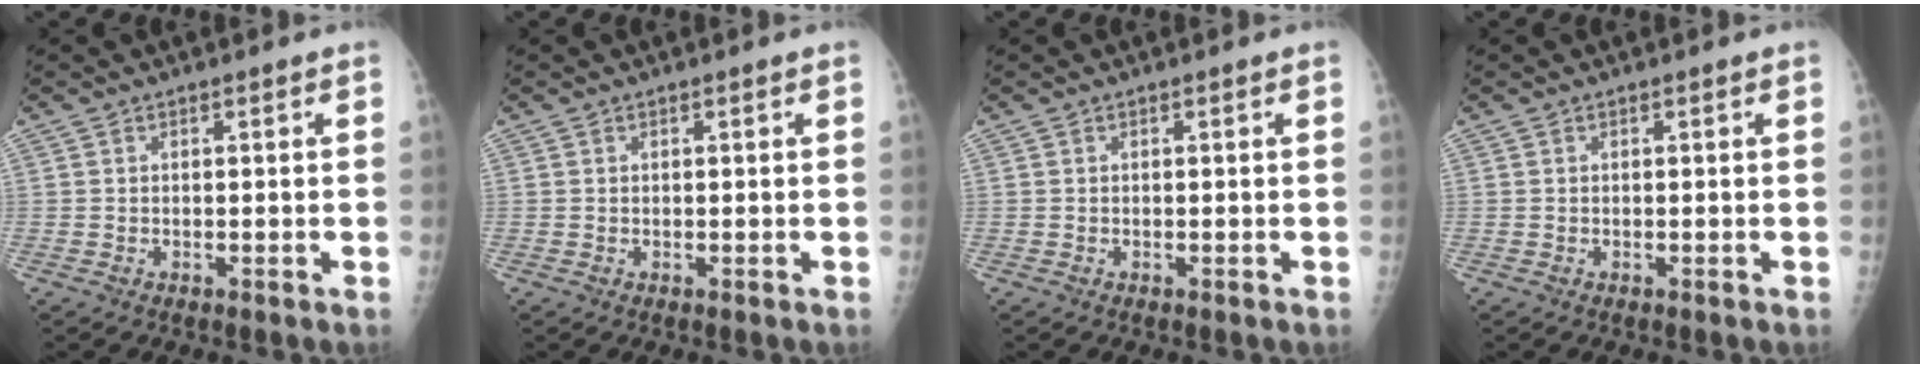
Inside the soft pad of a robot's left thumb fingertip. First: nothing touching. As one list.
[{"total": 0.0}, {"total": 0.0}, {"total": 0.0}]